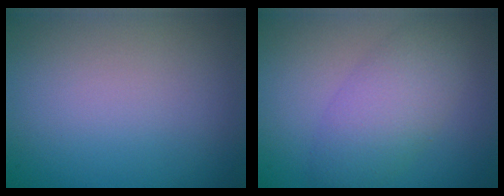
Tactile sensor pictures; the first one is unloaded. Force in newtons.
{"total": 4.7, "press": 4.7, "slide": 0.1}